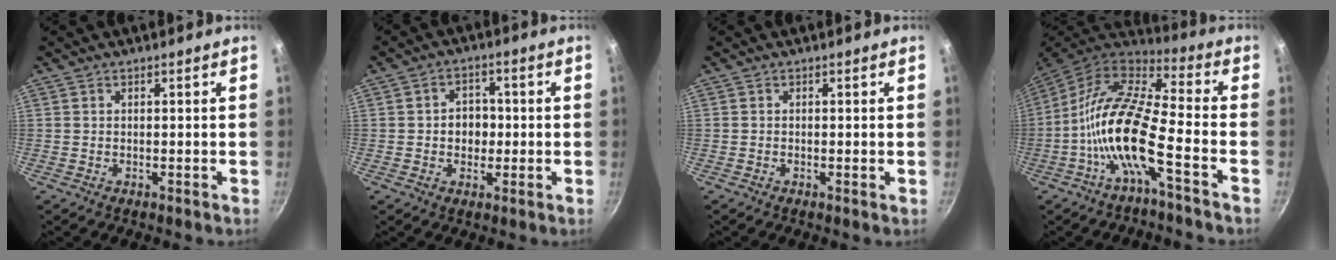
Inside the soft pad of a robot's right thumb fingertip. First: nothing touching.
{"total": 5.5, "force": [-0.3, 4.5, 3.1], "torque": [-0.014, 0.007, -0.007]}
{"total": 0.0}
{"total": 16.0, "force": [-5.6, 4.3, 14.4], "torque": [-0.272, 0.049, -0.128]}